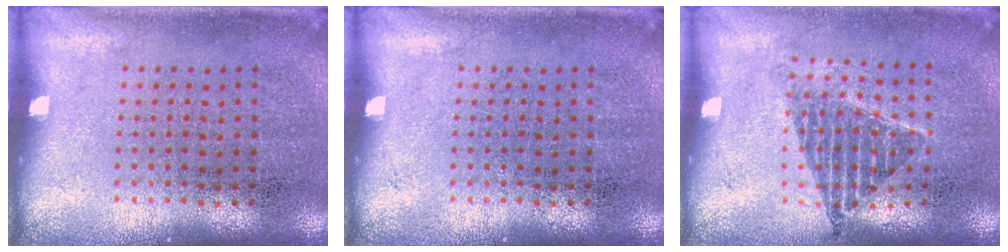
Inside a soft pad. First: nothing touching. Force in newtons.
{"total": 0.0}
{"total": 1.1, "press": 1.0, "slide": 0.6}